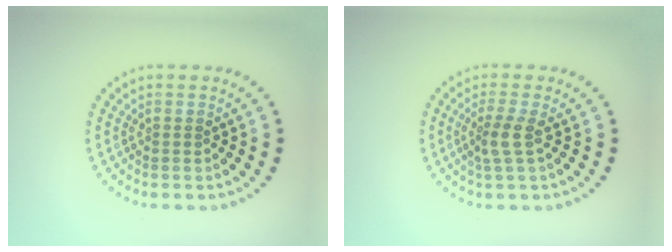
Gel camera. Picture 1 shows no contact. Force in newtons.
{"total": 2.0, "press": 1.6, "slide": 1.3}